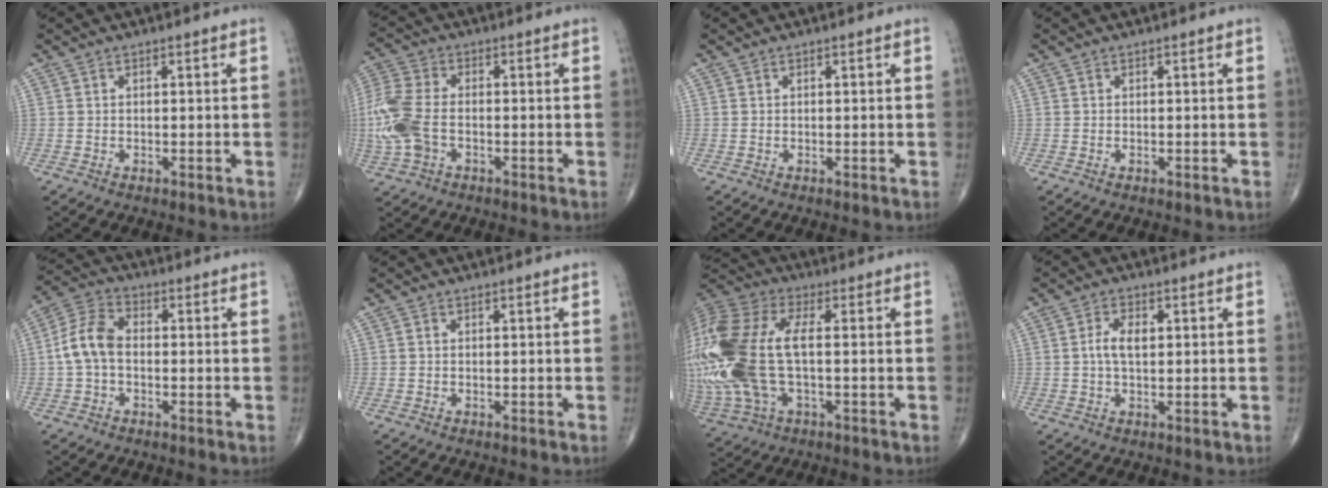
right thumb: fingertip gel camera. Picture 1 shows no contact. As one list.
[{"total": 11.4, "force": [-2.1, 6.7, 8.9], "torque": [-0.232, 0.018, -0.042]}, {"total": 0.0}, {"total": 0.0}, {"total": 7.8, "force": [-0.7, 5.0, 5.9], "torque": [-0.119, 0.025, -0.024]}, {"total": 0.0}, {"total": 25.1, "force": [-0.5, 12.5, 21.8], "torque": [-0.552, 0.015, 0.002]}, {"total": 4.1, "force": [0.5, 2.2, 3.5], "torque": [-0.074, 0.005, 0.007]}]